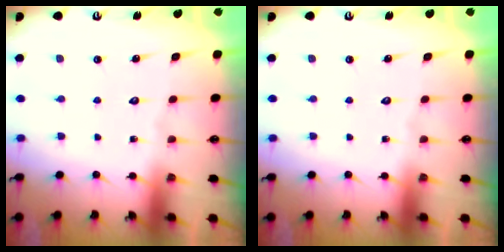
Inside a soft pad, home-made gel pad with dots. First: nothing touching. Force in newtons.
{"total": 0.0}